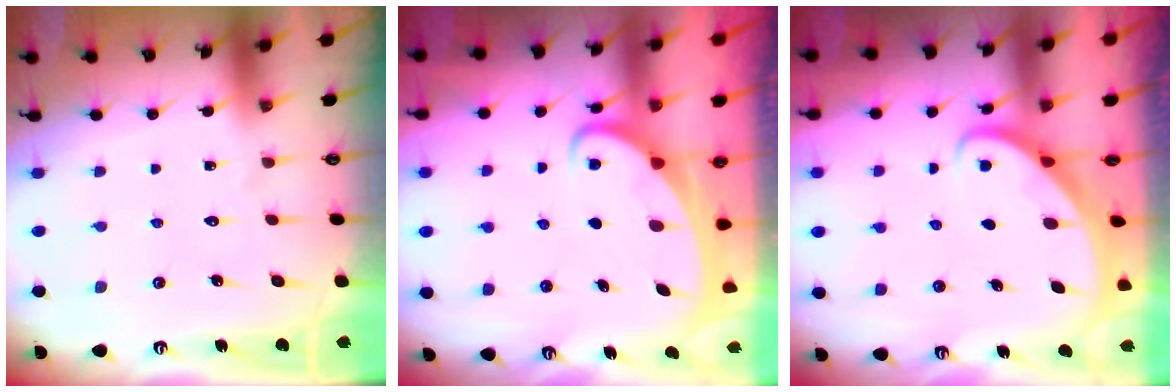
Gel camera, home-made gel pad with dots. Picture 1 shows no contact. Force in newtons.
{"total": 2.7, "press": 2.7, "slide": 0.3}
{"total": 2.6, "press": 2.6, "slide": 0.3}